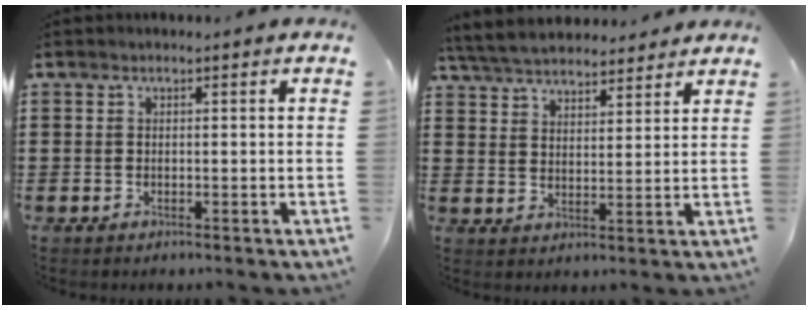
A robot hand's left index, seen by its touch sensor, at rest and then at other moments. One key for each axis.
{"total": 5.6, "fx": 5.3, "fy": 1.2, "fz": 1.3, "tx": -0.047, "ty": -0.015, "tz": 0.097}